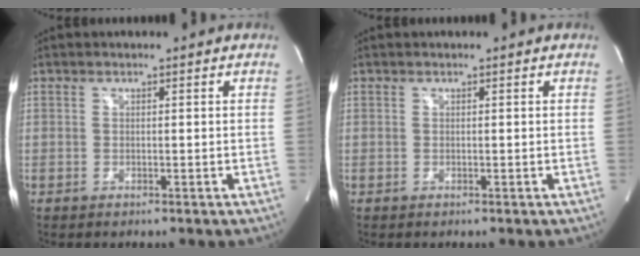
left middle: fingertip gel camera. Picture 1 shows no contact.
{"total": 0.0}